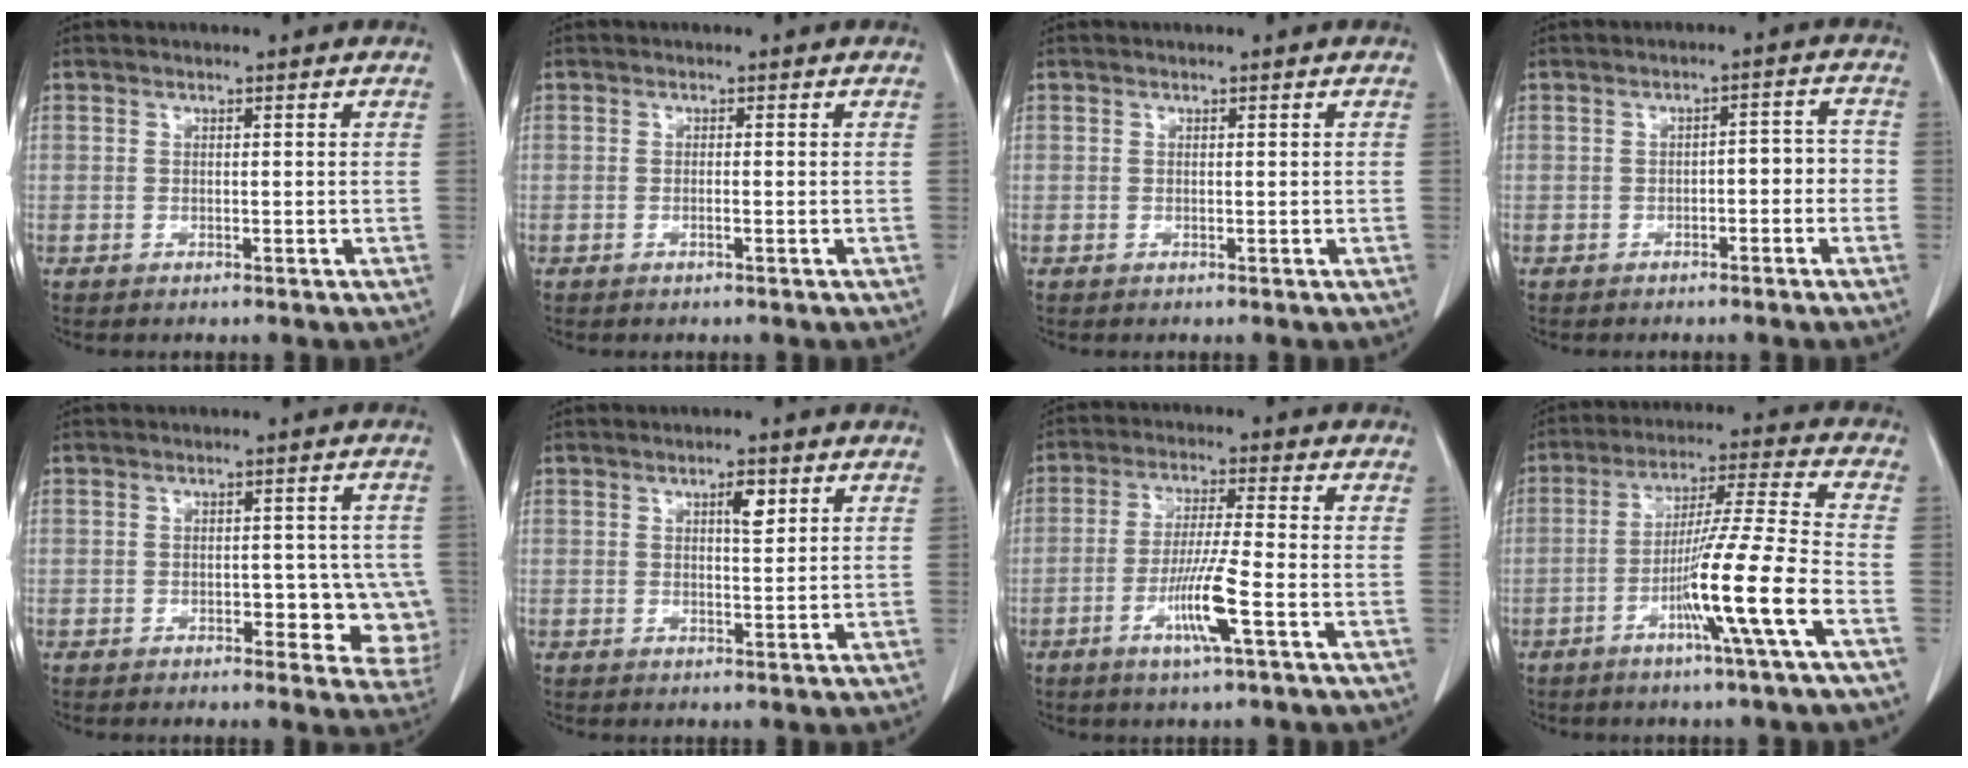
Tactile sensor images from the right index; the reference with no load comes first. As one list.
[{"total": 0.7, "force": [-0.3, -0.1, 0.6], "torque": [-0.011, 0.001, -0.005]}, {"total": 0.0}, {"total": 3.7, "force": [-1.3, 1.6, 3.1], "torque": [-0.039, 0.025, -0.015]}, {"total": 7.7, "force": [-1.9, 3.9, 6.3], "torque": [-0.051, 0.010, -0.020]}, {"total": 2.9, "force": [1.4, 0.7, 2.4], "torque": [-0.041, -0.003, 0.021]}, {"total": 8.1, "force": [-3.2, -0.5, 7.4], "torque": [-0.144, -0.013, -0.063]}, {"total": 12.8, "force": [-5.1, -2.1, 11.5], "torque": [-0.206, -0.008, -0.095]}]